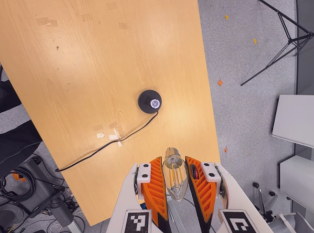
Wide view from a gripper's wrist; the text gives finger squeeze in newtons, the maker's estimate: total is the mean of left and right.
{"total": 8.2, "left": 7.1, "right": 9.3}